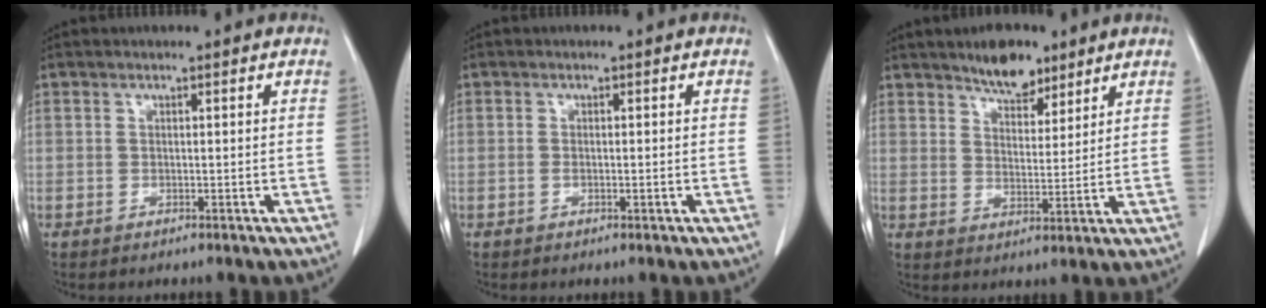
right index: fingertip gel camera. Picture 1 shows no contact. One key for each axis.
{"total": 1.2, "fx": -0.4, "fy": 0.4, "fz": 1.1, "tx": -0.020, "ty": 0.002, "tz": -0.003}
{"total": 6.9, "fx": 5.3, "fy": 3.0, "fz": 3.2, "tx": -0.047, "ty": 0.001, "tz": 0.089}